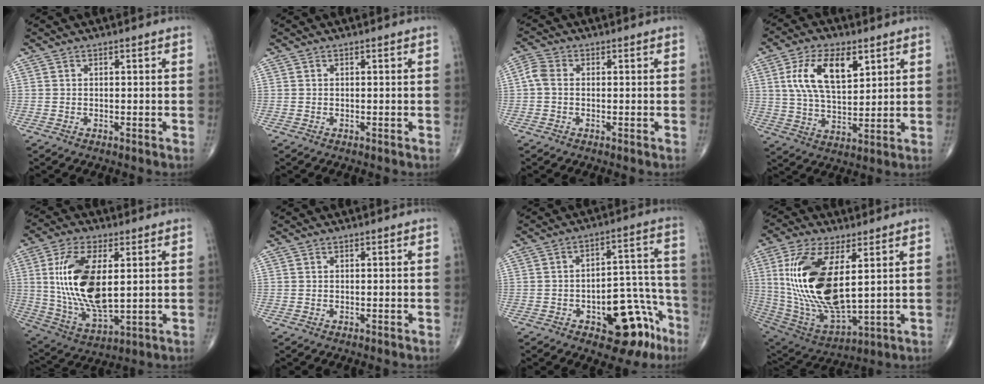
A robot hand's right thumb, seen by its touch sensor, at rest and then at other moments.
{"total": 0.0}
{"total": 3.1, "force": [-0.1, 2.2, 2.2], "torque": [-0.048, 0.007, -0.013]}
{"total": 13.1, "force": [4.9, 6.5, 10.3], "torque": [-0.178, -0.013, 0.093]}
{"total": 17.5, "force": [2.8, 8.0, 15.3], "torque": [-0.299, -0.020, 0.064]}
{"total": 0.0}
{"total": 15.0, "force": [-7.4, 7.4, 10.8], "torque": [-0.091, 0.063, -0.093]}
{"total": 21.4, "force": [4.4, 9.2, 18.9], "torque": [-0.386, -0.028, 0.095]}